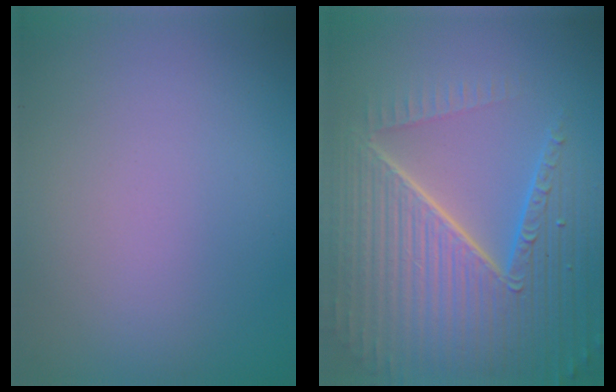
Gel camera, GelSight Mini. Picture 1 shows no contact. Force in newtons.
{"total": 10.4, "press": 6.5, "slide": 8.1}